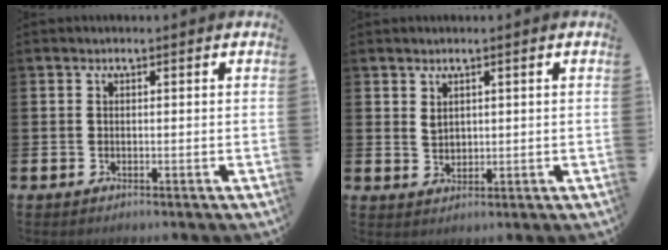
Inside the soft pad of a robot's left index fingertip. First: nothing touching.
{"total": 1.9, "force": [1.4, 1.1, 0.7], "torque": [-0.007, 0.000, 0.025]}